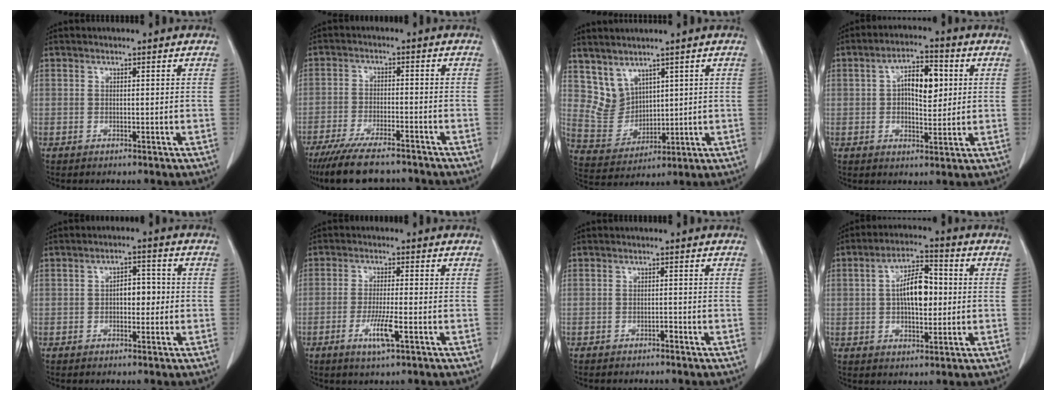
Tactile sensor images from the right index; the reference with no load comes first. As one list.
[{"total": 11.4, "force": [-9.5, 2.4, 5.8], "torque": [-0.093, -0.021, -0.150]}, {"total": 6.2, "force": [4.3, 4.3, 1.3], "torque": [-0.034, 0.010, 0.104]}, {"total": 7.9, "force": [1.5, 3.4, 7.0], "torque": [-0.117, 0.016, 0.024]}, {"total": 4.0, "force": [-0.2, 2.1, 3.4], "torque": [-0.051, 0.014, -0.003]}, {"total": 5.4, "force": [-2.2, 0.3, 4.9], "torque": [-0.095, -0.010, -0.038]}, {"total": 0.7, "force": [-0.5, 0.2, 0.3], "torque": [-0.006, 0.002, -0.009]}, {"total": 9.0, "force": [0.5, 3.7, 8.2], "torque": [-0.147, 0.015, 0.007]}]